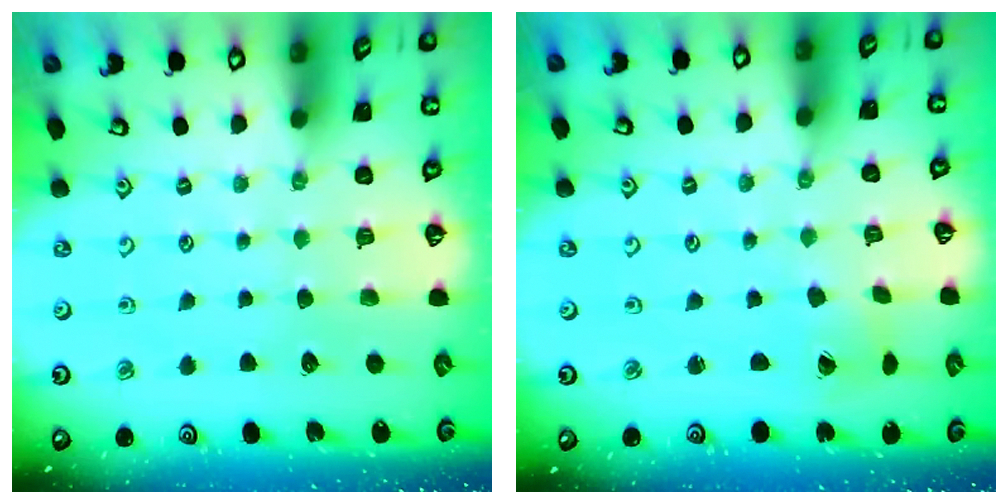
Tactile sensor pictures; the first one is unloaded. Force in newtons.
{"total": 1.2, "press": 1.1, "slide": 0.3}